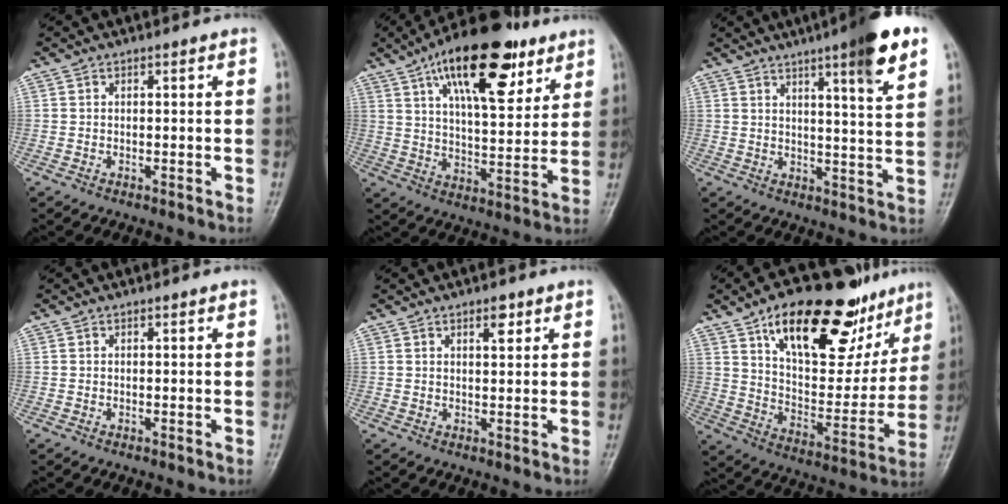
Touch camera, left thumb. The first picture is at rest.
{"total": 20.9, "force": [11.3, 8.5, 15.4], "torque": [-0.211, -0.032, 0.182]}
{"total": 12.1, "force": [6.8, 1.2, 9.9], "torque": [-0.133, -0.027, 0.092]}
{"total": 0.0}
{"total": 2.8, "force": [1.6, 1.2, 1.9], "torque": [-0.020, -0.008, 0.024]}
{"total": 27.5, "force": [16.0, 12.9, 18.2], "torque": [-0.219, -0.035, 0.253]}